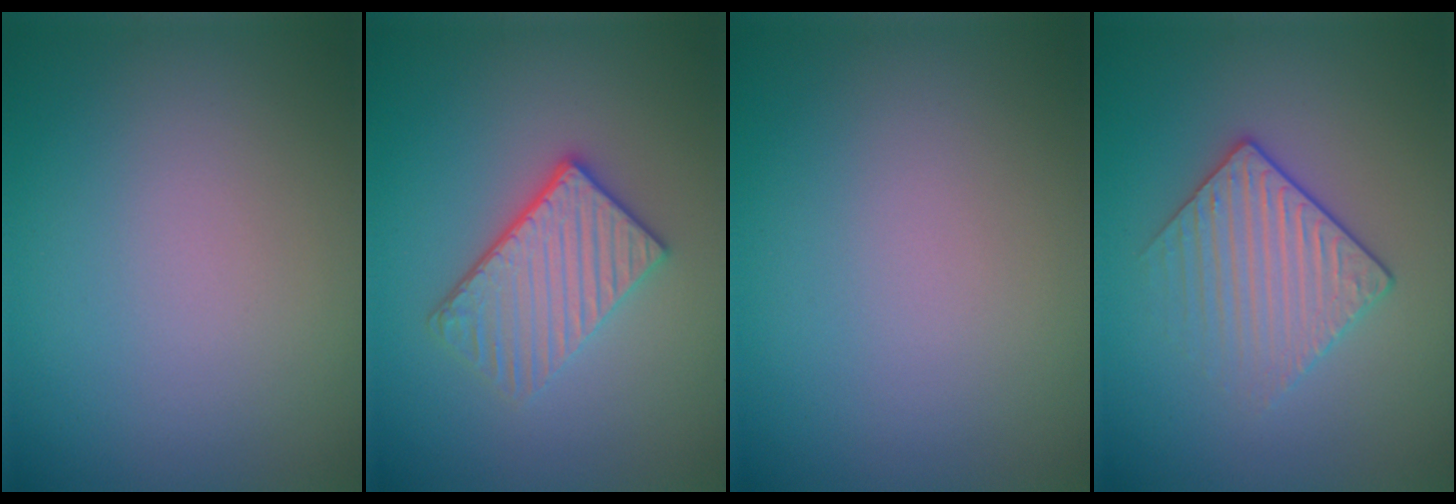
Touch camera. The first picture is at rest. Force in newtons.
{"total": 3.8, "press": 3.2, "slide": 2.0}
{"total": 0.0}
{"total": 3.1, "press": 2.9, "slide": 1.1}